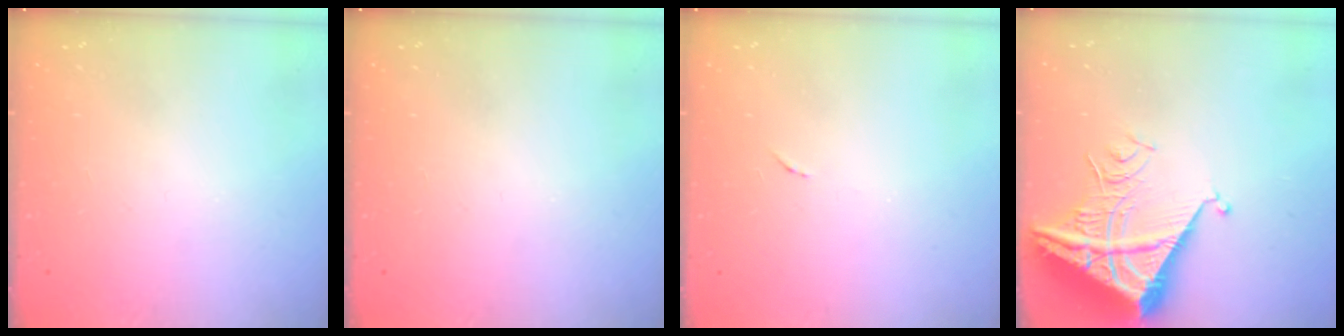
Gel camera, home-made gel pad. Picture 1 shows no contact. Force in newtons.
{"total": 0.0}
{"total": 4.2, "press": 4.2, "slide": 0.3}
{"total": 7.8, "press": 7.8, "slide": 0.7}